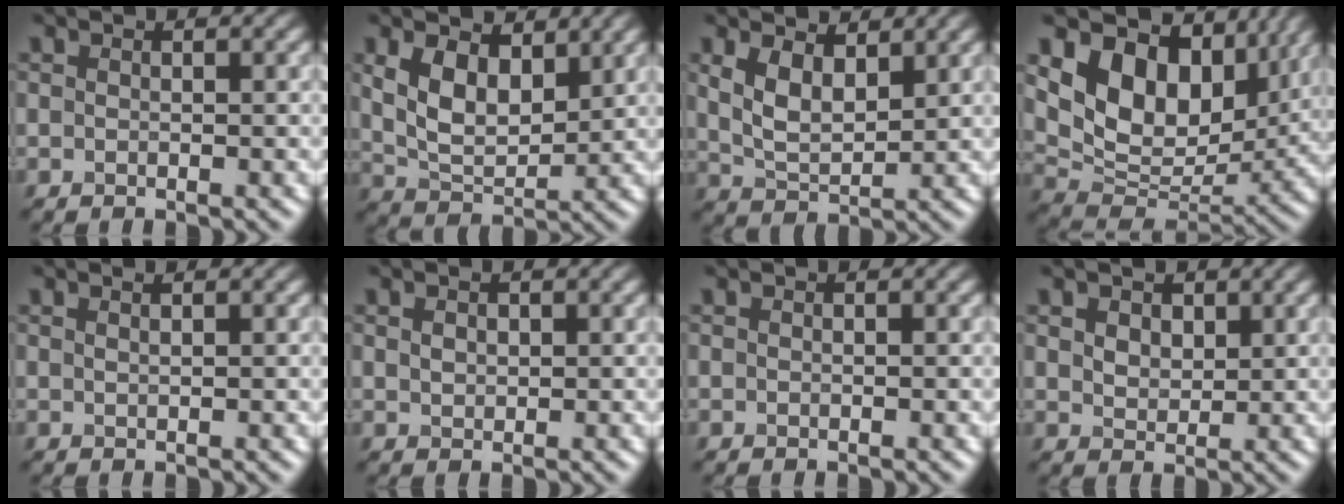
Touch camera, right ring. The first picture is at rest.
{"total": 5.8, "force": [2.4, 3.1, 4.3], "torque": [-0.092, -0.004, 0.043]}
{"total": 4.3, "force": [2.2, 2.1, 3.0], "torque": [-0.071, -0.001, 0.044]}
{"total": 12.1, "force": [5.4, 7.8, 7.5], "torque": [-0.142, -0.001, 0.105]}
{"total": 0.8, "force": [0.6, 0.2, 0.5], "torque": [-0.005, 0.001, 0.006]}
{"total": 1.2, "force": [0.5, 0.8, 0.7], "torque": [-0.015, 0.001, 0.012]}
{"total": 0.0}
{"total": 2.9, "force": [1.5, 2.0, 1.5], "torque": [-0.033, 0.011, 0.019]}